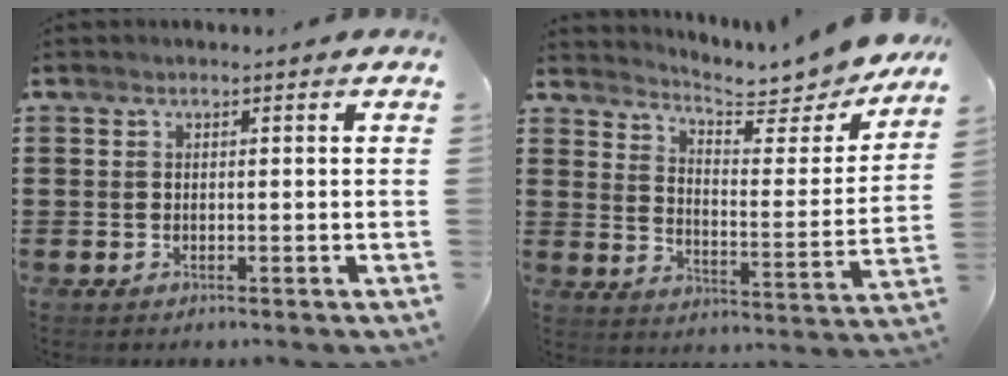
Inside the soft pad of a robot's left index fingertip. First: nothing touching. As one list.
[{"total": 6.6, "force": [6.2, 0.5, 2.1], "torque": [-0.049, -0.059, 0.102]}]